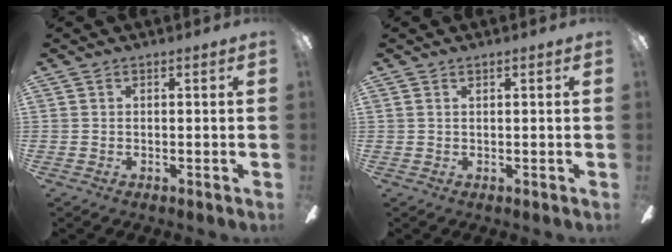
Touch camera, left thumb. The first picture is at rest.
{"total": 0.6, "force": [0.4, 0.2, 0.3], "torque": [-0.007, 0.002, 0.008]}